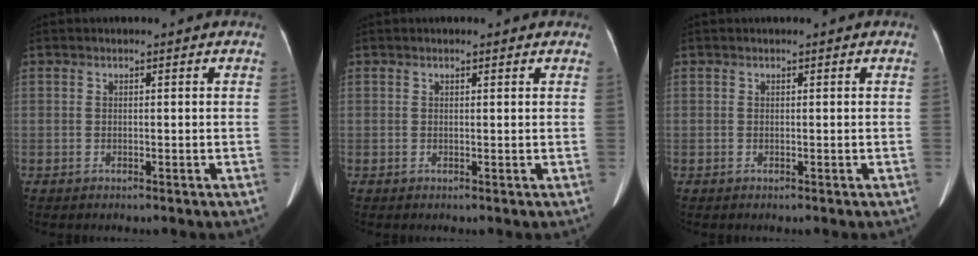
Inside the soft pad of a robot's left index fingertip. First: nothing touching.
{"total": 1.0, "force": [0.8, 0.3, 0.6], "torque": [-0.012, 0.010, 0.010]}
{"total": 0.0}